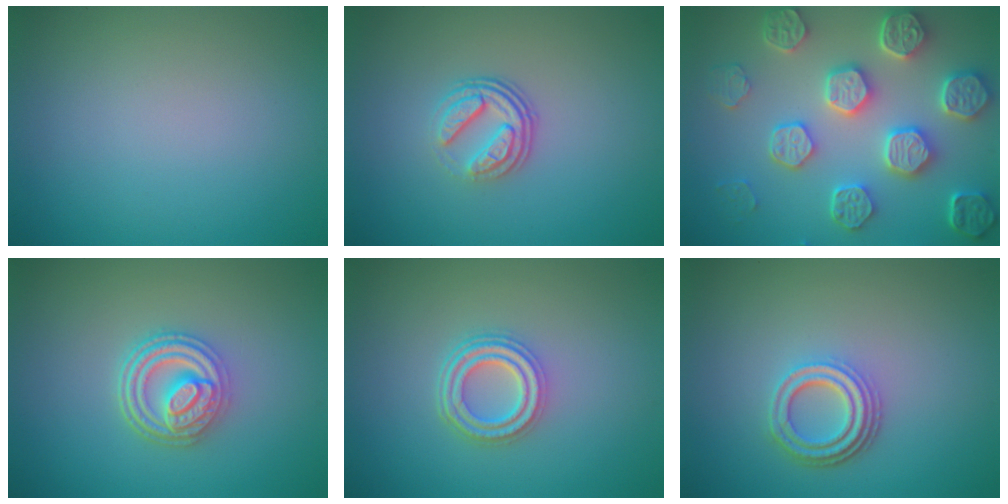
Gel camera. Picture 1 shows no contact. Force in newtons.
{"total": 3.5, "press": 2.4, "slide": 2.5}
{"total": 7.5, "press": 6.2, "slide": 4.2}
{"total": 4.8, "press": 3.7, "slide": 3.0}
{"total": 3.8, "press": 3.0, "slide": 2.3}
{"total": 3.8, "press": 2.9, "slide": 2.4}